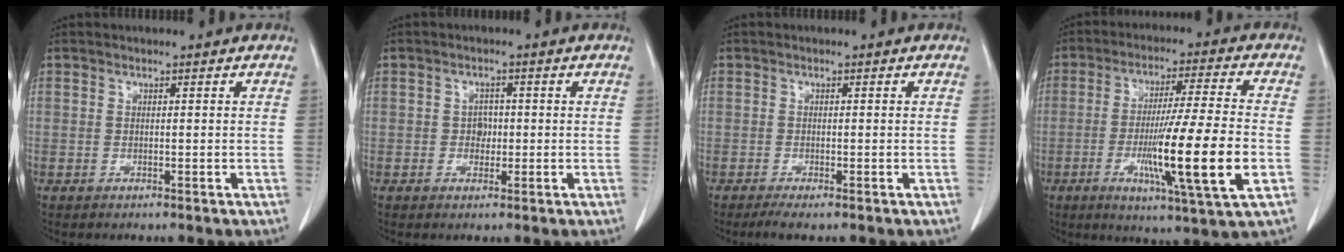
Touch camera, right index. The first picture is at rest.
{"total": 2.1, "force": [-0.2, 1.7, 1.2], "torque": [-0.014, 0.005, -0.002]}
{"total": 2.3, "force": [-1.7, 0.1, 1.6], "torque": [-0.027, -0.007, -0.029]}
{"total": 16.0, "force": [-4.0, -0.5, 15.5], "torque": [-0.272, -0.022, -0.069]}